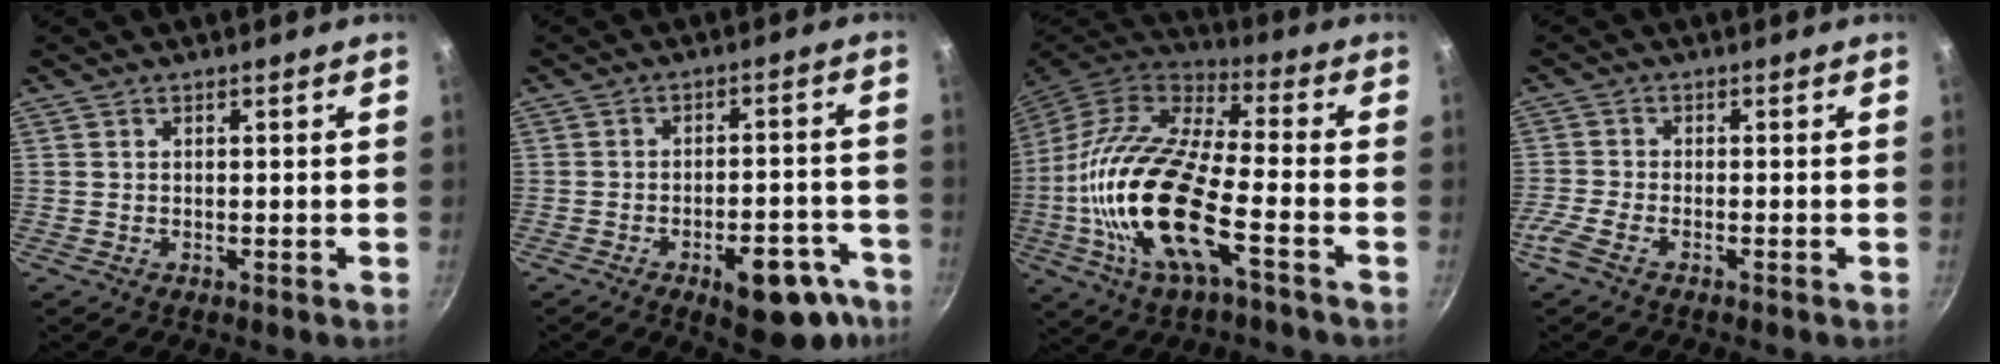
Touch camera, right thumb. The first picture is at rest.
{"total": 12.0, "force": [-6.8, 4.9, 8.5], "torque": [-0.089, 0.043, -0.086]}
{"total": 23.6, "force": [-6.7, 8.4, 21.0], "torque": [-0.464, 0.018, -0.123]}
{"total": 3.8, "force": [-2.5, 1.4, 2.5], "torque": [-0.073, 0.006, -0.055]}